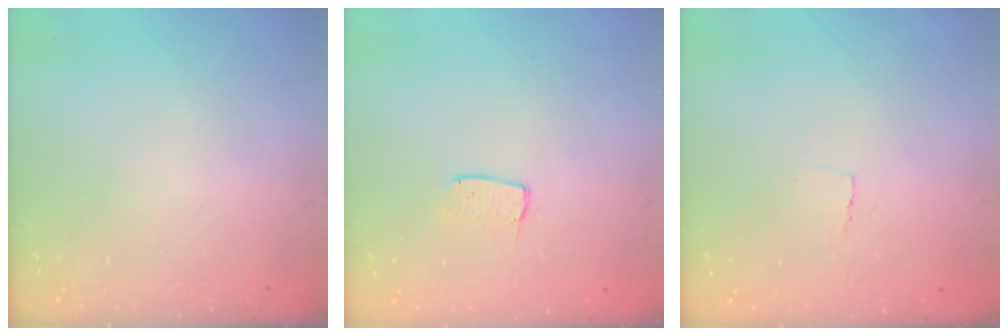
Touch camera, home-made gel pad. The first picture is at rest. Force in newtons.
{"total": 3.7, "press": 3.7, "slide": 0.3}
{"total": 2.3, "press": 2.3, "slide": 0.1}